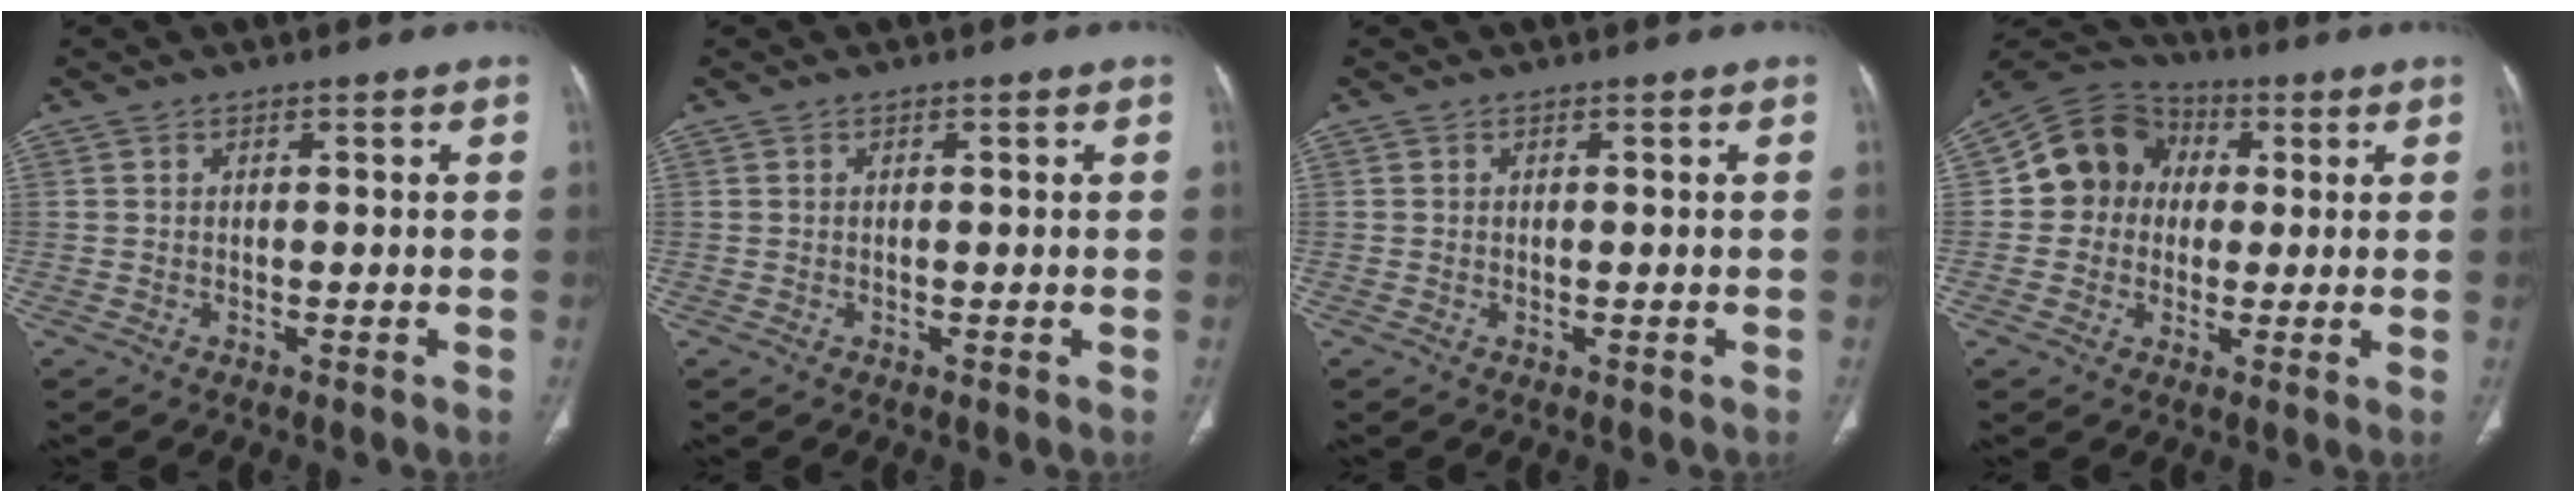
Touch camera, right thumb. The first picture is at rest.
{"total": 0.0}
{"total": 0.0}
{"total": 11.2, "force": [1.3, 10.1, 4.7], "torque": [-0.057, 0.022, 0.012]}